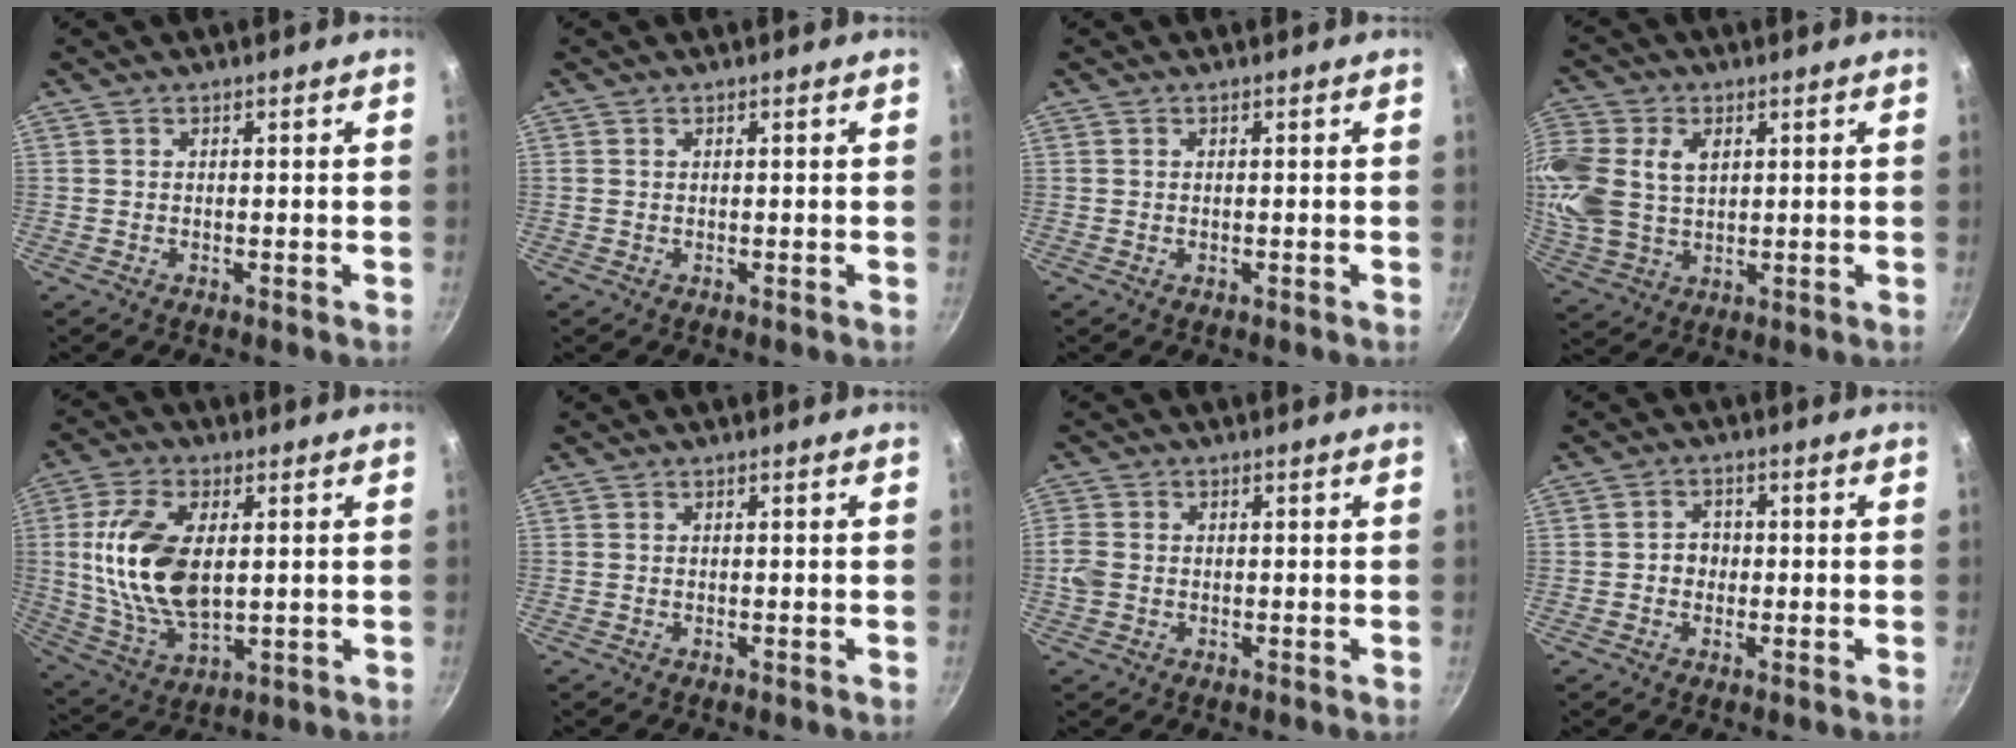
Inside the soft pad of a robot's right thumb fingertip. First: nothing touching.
{"total": 0.0}
{"total": 0.0}
{"total": 14.5, "force": [3.1, 10.4, 9.6], "torque": [-0.222, 0.000, 0.060]}
{"total": 16.3, "force": [2.1, 8.8, 13.6], "torque": [-0.254, -0.007, 0.047]}
{"total": 0.0}
{"total": 3.5, "force": [-0.5, 2.8, 2.0], "torque": [-0.039, 0.007, -0.011]}
{"total": 3.1, "force": [-0.4, 2.8, 1.4], "torque": [0.000, 0.010, -0.009]}